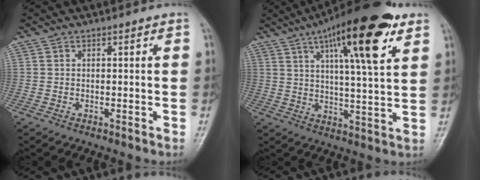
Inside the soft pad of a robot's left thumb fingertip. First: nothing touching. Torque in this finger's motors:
{"motor_torque": [3.26, 1.75, 1.92, -0.85, 0.56]}